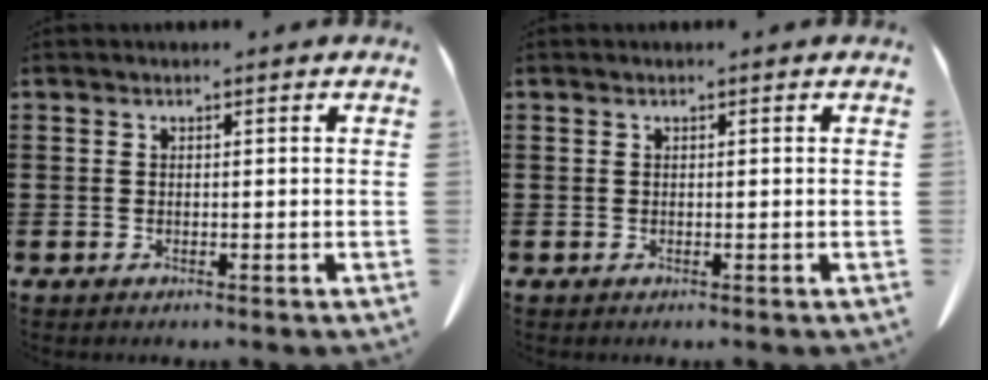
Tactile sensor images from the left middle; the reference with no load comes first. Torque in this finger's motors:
{"motor_torque": [0.00, 0.00, 0.00, 0.00]}